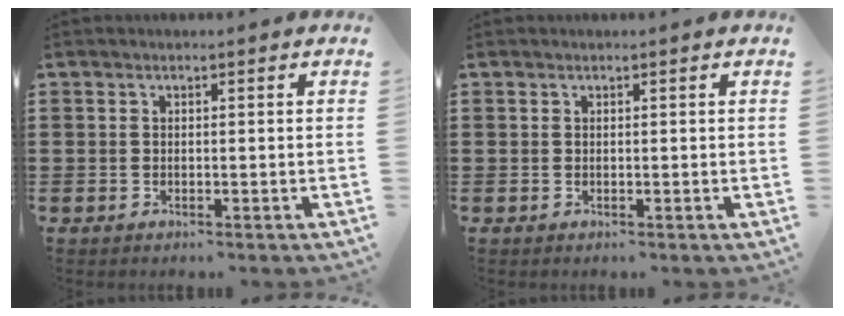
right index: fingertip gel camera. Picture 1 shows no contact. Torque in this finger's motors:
{"motor_torque": [0.42, -0.05, -0.01, 0.00]}